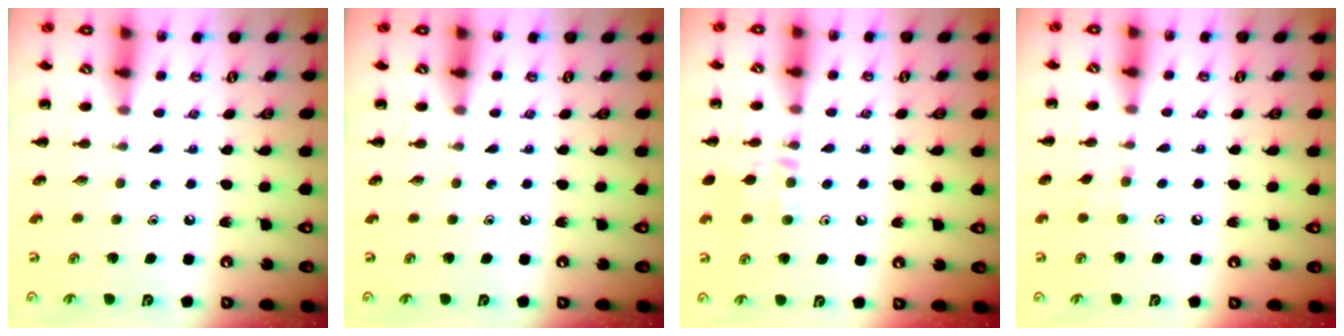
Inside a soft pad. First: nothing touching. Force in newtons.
{"total": 0.0}
{"total": 10.3, "press": 10.2, "slide": 0.7}
{"total": 5.9, "press": 5.6, "slide": 1.9}